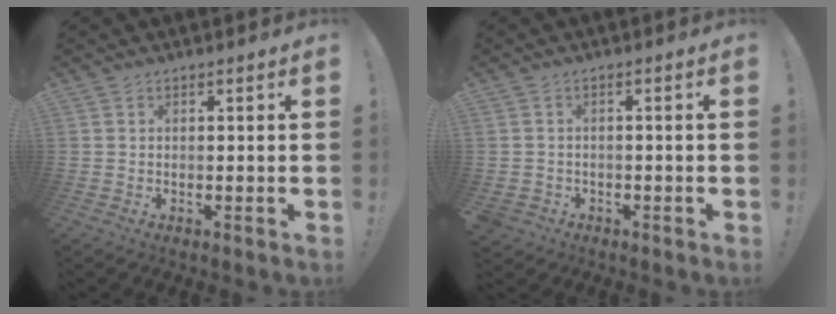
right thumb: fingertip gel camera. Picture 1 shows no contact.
{"total": 1.8, "force": [-0.7, 1.6, 0.3], "torque": [-0.010, 0.005, -0.011]}